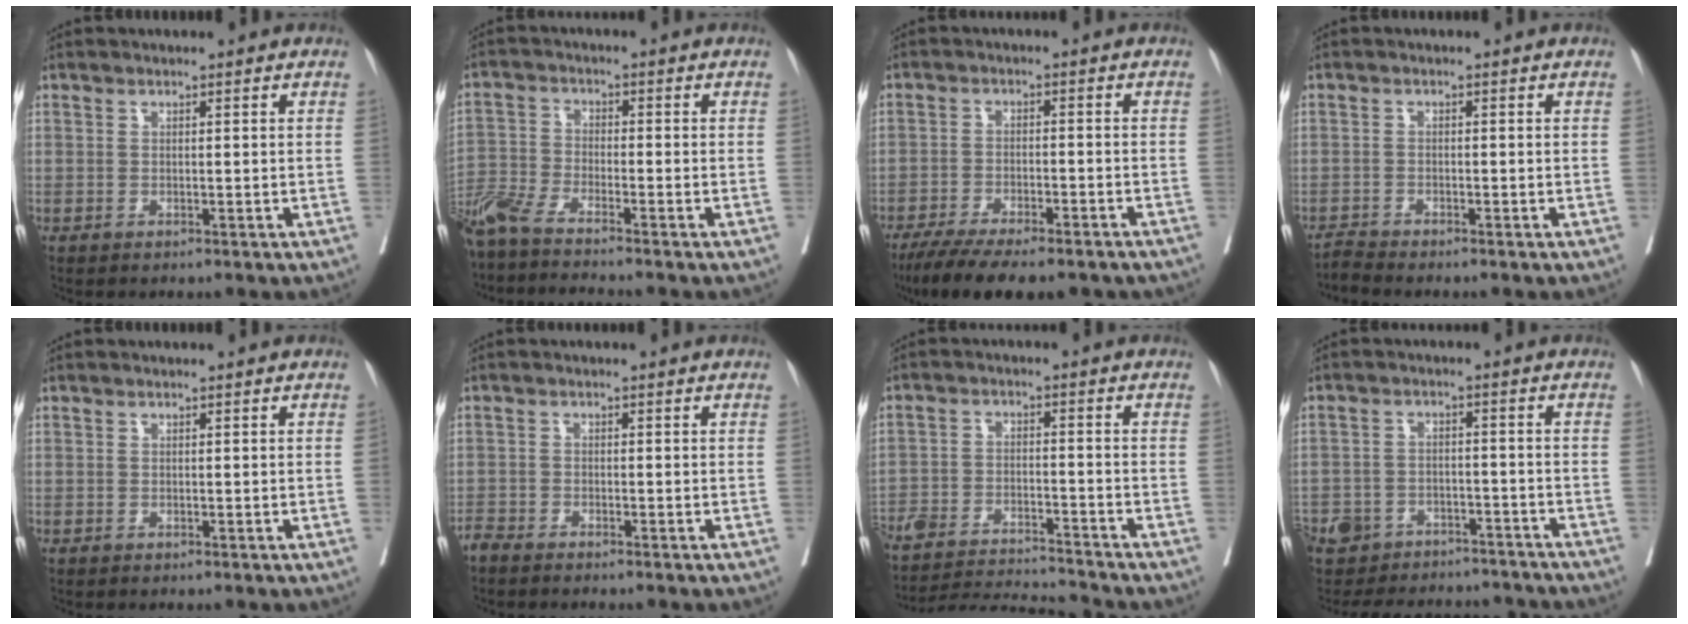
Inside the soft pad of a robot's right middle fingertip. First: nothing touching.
{"total": 6.8, "force": [-6.1, -0.7, 3.0], "torque": [-0.062, -0.027, -0.121]}
{"total": 14.8, "force": [-12.0, 3.4, 8.0], "torque": [-0.128, -0.019, -0.176]}
{"total": 1.8, "force": [-1.6, -0.6, -0.2], "torque": [0.001, -0.012, -0.034]}
{"total": 0.0}
{"total": 2.6, "force": [-2.5, 0.1, 0.7], "torque": [-0.013, -0.007, -0.045]}
{"total": 12.3, "force": [-12.1, -1.1, 2.0], "torque": [-0.029, 0.005, -0.199]}
{"total": 14.9, "force": [-13.1, 6.1, 3.4], "torque": [-0.067, 0.019, -0.169]}